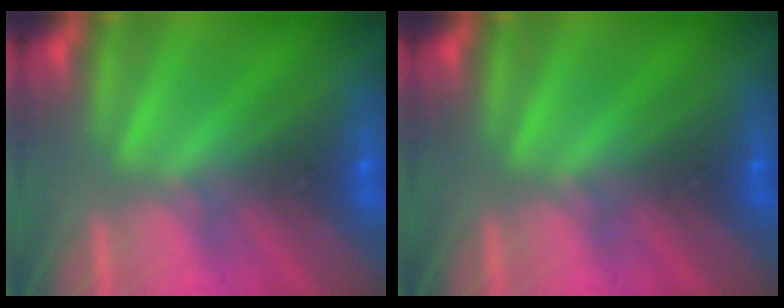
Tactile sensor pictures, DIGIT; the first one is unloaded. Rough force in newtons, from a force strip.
{"total": 0.0}